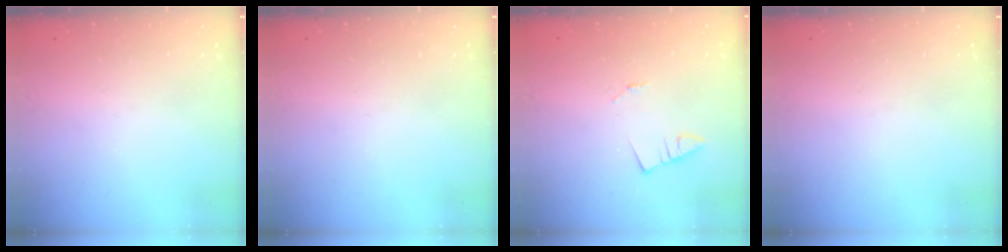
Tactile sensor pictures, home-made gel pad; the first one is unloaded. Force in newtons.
{"total": 0.0}
{"total": 1.3, "press": 1.3, "slide": 0.1}
{"total": 0.0}